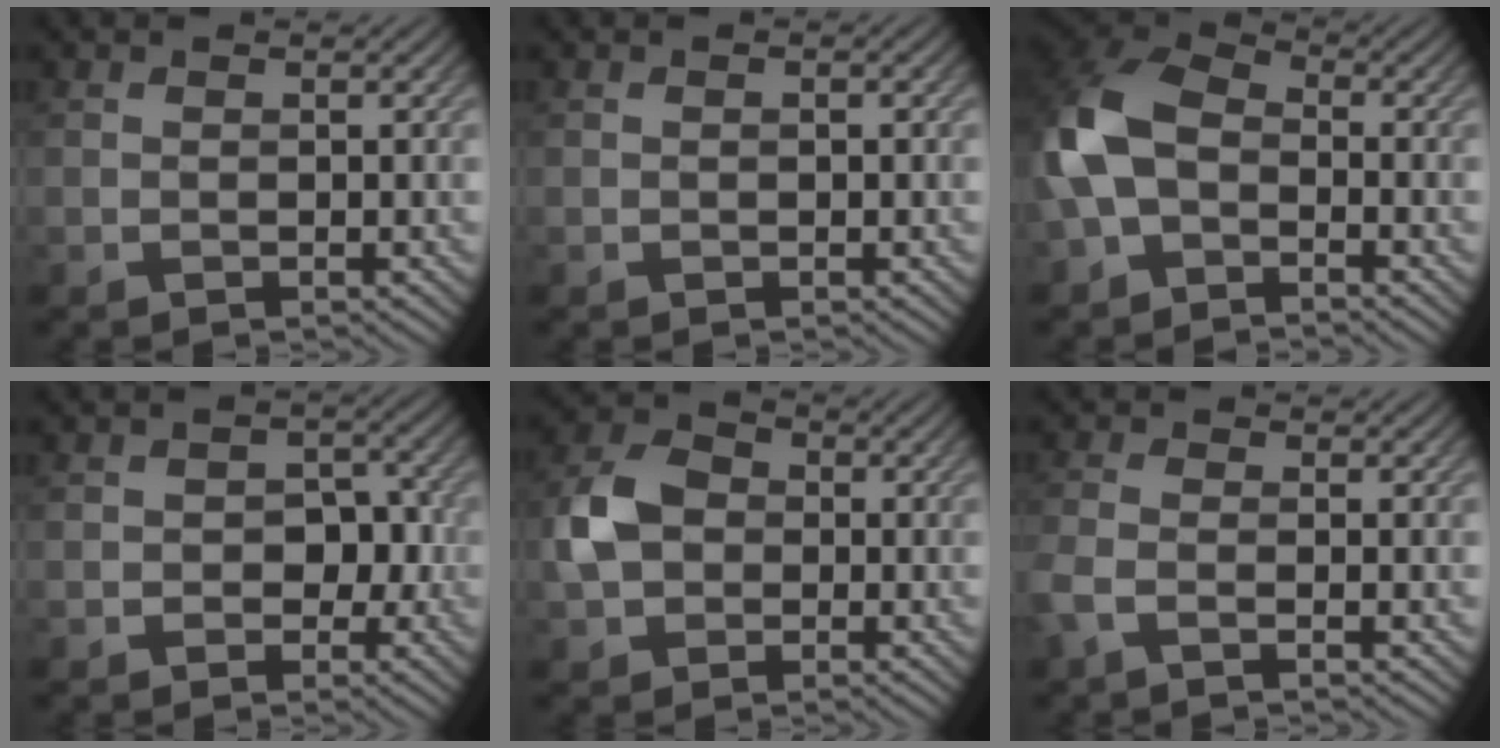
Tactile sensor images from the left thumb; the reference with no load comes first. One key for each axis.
{"total": 0.8, "fx": 0.1, "fy": 0.4, "fz": 0.7, "tx": -0.009, "ty": 0.001, "tz": 0.003}
{"total": 9.4, "fx": -2.3, "fy": 6.4, "fz": 6.5, "tx": -0.166, "ty": 0.001, "tz": -0.056}
{"total": 3.5, "fx": -0.7, "fy": 2.7, "fz": 2.0, "tx": -0.012, "ty": 0.001, "tz": -0.014}
{"total": 6.3, "fx": -0.6, "fy": 5.1, "fz": 3.7, "tx": -0.086, "ty": 0.009, "tz": -0.024}
{"total": 2.8, "fx": -1.5, "fy": 1.0, "fz": 2.1, "tx": -0.061, "ty": -0.004, "tz": -0.041}